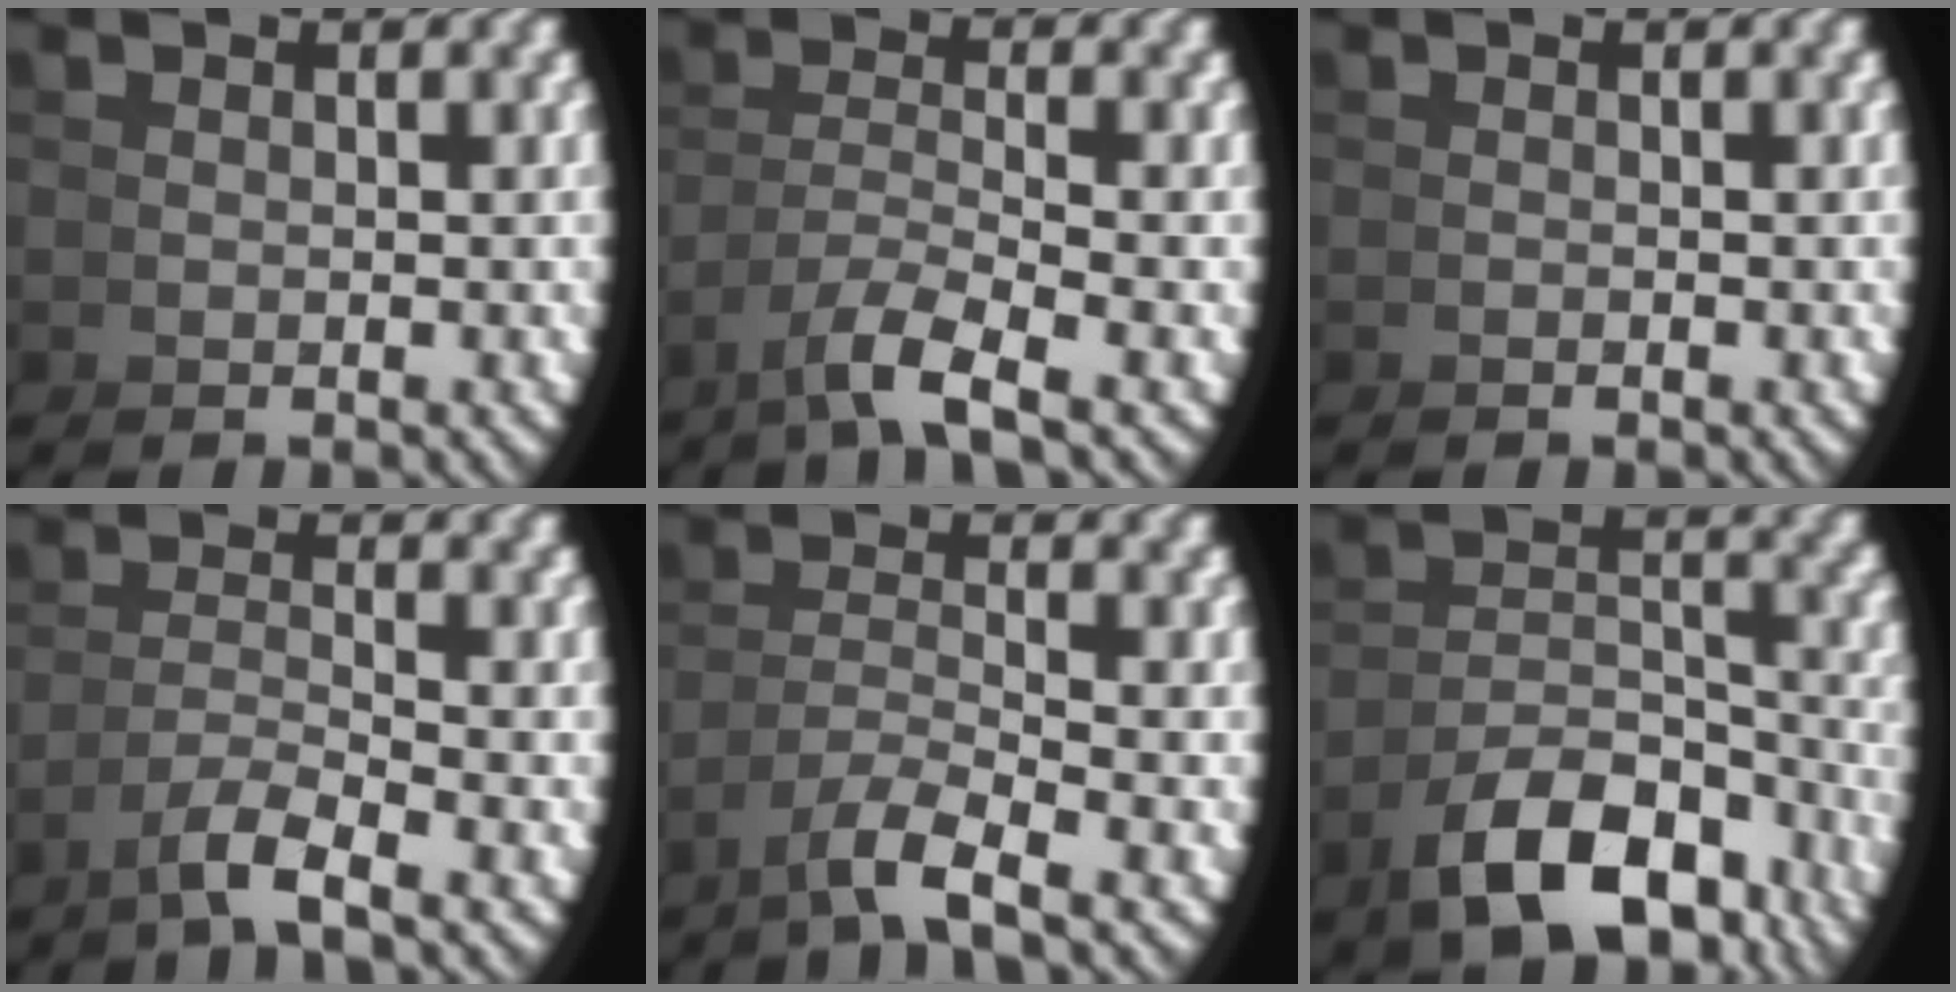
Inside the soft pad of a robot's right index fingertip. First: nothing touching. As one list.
[{"total": 3.6, "force": [-1.7, 0.8, 3.1], "torque": [-0.061, -0.015, -0.020]}, {"total": 0.6, "force": [-0.3, -0.5, -0.2], "torque": [0.006, 0.002, -0.007]}, {"total": 2.9, "force": [-1.7, -0.1, 2.3], "torque": [-0.041, -0.003, -0.025]}, {"total": 3.5, "force": [-1.9, 0.6, 2.8], "torque": [-0.054, -0.012, -0.025]}, {"total": 8.0, "force": [-5.0, 3.5, 5.2], "torque": [-0.091, -0.027, -0.063]}]